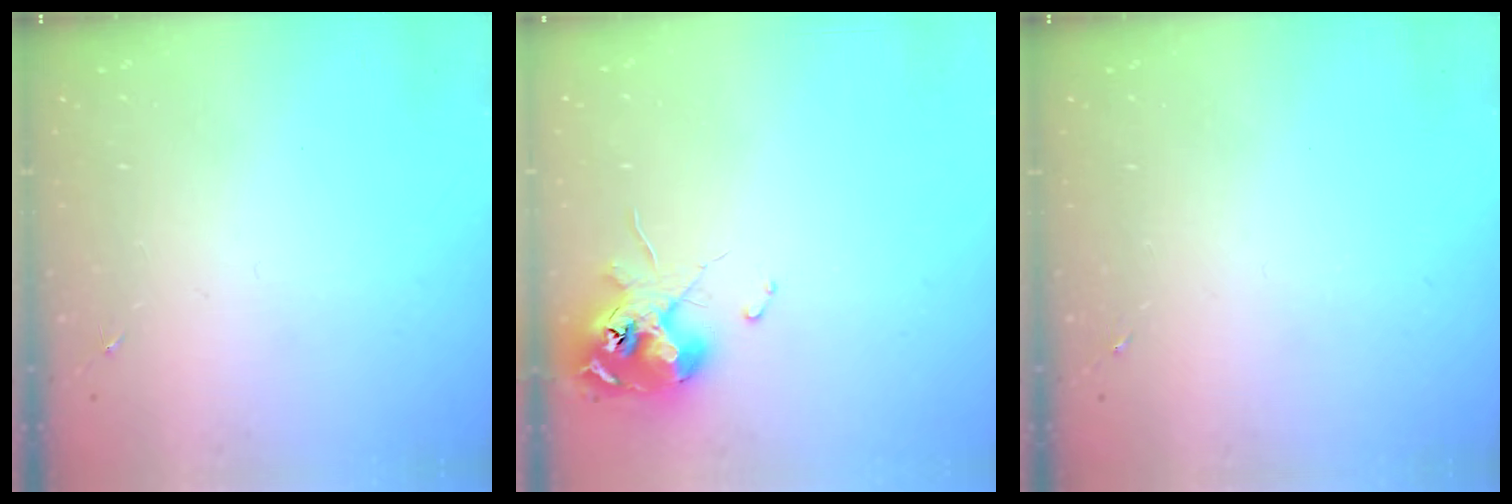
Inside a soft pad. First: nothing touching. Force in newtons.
{"total": 11.8, "press": 11.7, "slide": 1.1}
{"total": 0.0}